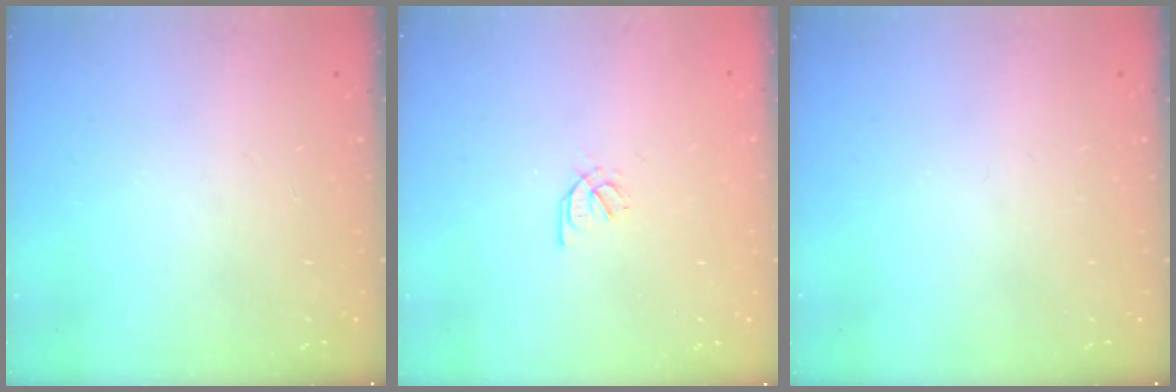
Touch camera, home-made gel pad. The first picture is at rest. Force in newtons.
{"total": 1.8, "press": 1.8, "slide": 0.4}
{"total": 0.0}